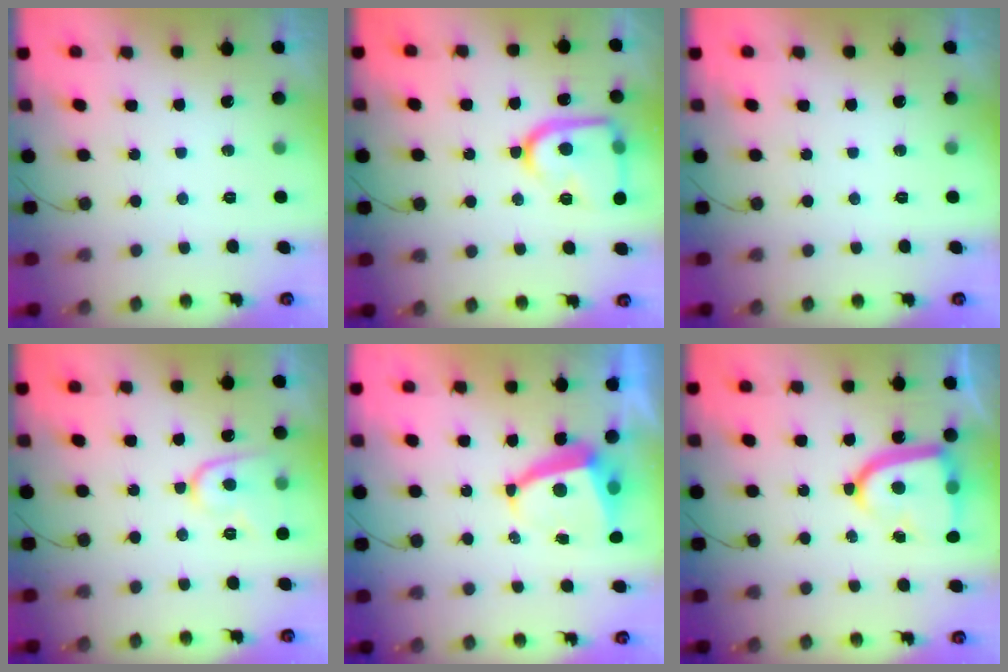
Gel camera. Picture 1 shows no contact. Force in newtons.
{"total": 17.8, "press": 17.8, "slide": 1.5}
{"total": 0.0}
{"total": 9.9, "press": 9.9, "slide": 0.9}
{"total": 8.6, "press": 8.5, "slide": 0.9}
{"total": 15.9, "press": 15.9, "slide": 1.5}